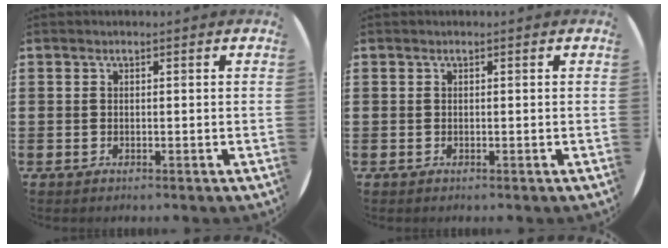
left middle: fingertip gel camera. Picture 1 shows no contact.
{"total": 0.0}